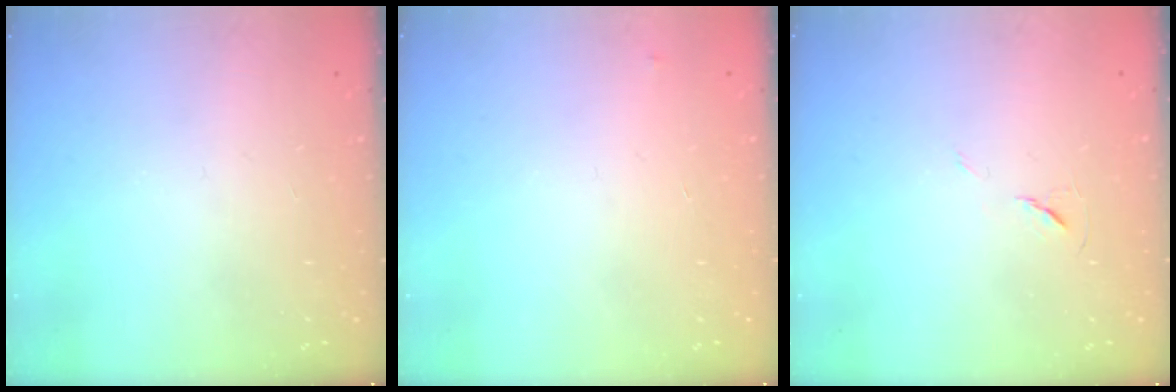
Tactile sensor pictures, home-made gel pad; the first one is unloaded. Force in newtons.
{"total": 2.5, "press": 2.5, "slide": 0.4}
{"total": 6.0, "press": 5.5, "slide": 2.3}